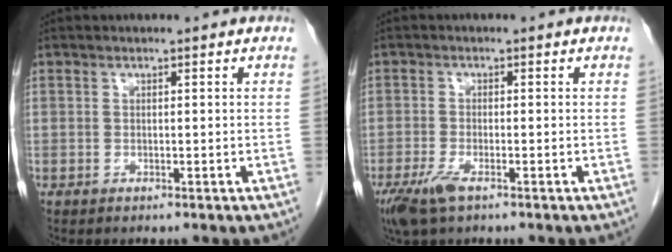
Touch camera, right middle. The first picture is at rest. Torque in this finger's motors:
{"motor_torque": [0.39, -0.20, 0.03, 0.05]}